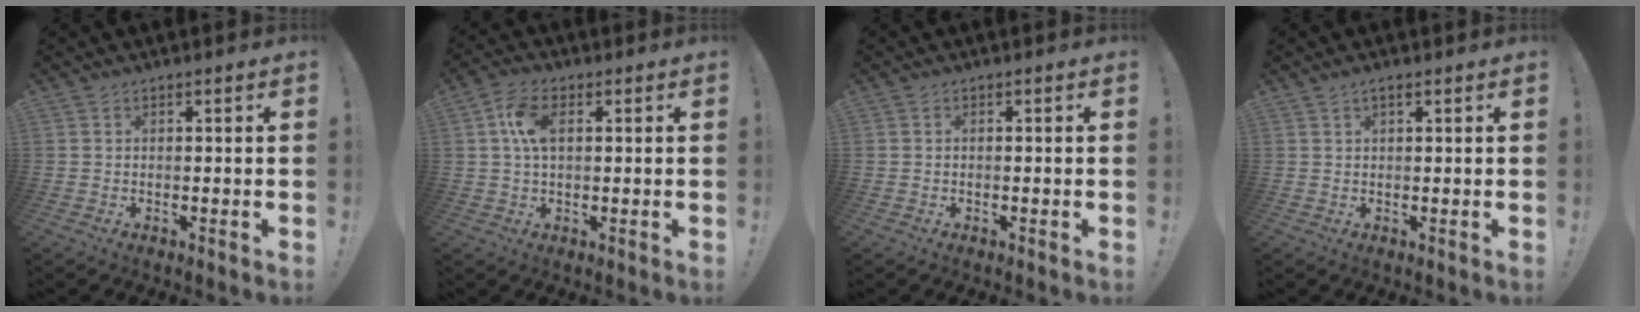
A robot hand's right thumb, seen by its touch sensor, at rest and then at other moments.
{"total": 7.9, "force": [1.8, 4.6, 6.2], "torque": [-0.118, 0.002, 0.030]}
{"total": 0.0}
{"total": 1.5, "force": [0.9, 0.4, 1.2], "torque": [-0.029, 0.002, 0.017]}